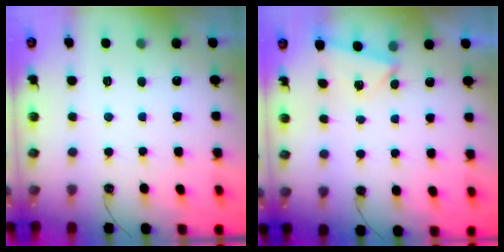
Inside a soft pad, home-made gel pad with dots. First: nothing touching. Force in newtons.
{"total": 1.7, "press": 0.9, "slide": 1.5}